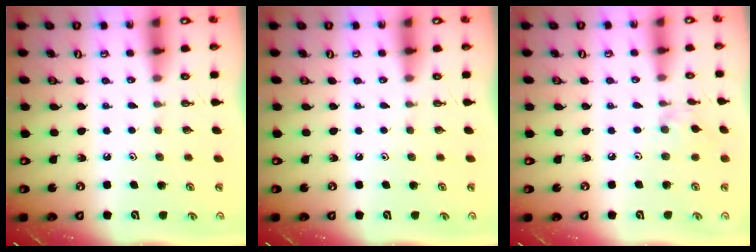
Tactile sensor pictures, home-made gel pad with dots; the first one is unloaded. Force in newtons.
{"total": 0.0}
{"total": 2.5, "press": 2.5, "slide": 0.5}